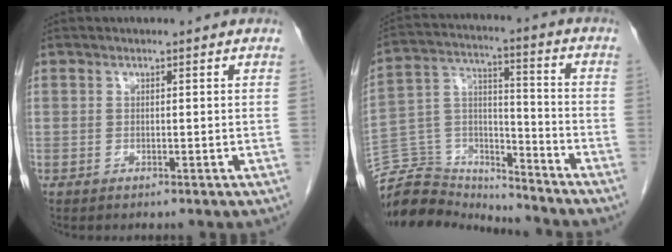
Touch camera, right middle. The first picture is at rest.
{"total": 15.6, "force": [-15.2, 2.9, 1.0], "torque": [-0.023, 0.051, -0.264]}